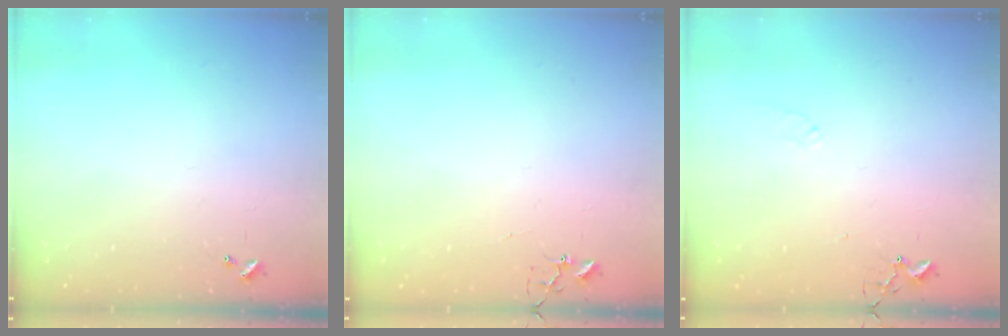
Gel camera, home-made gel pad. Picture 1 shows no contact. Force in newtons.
{"total": 3.2, "press": 3.2, "slide": 0.3}
{"total": 5.5, "press": 5.5, "slide": 0.8}